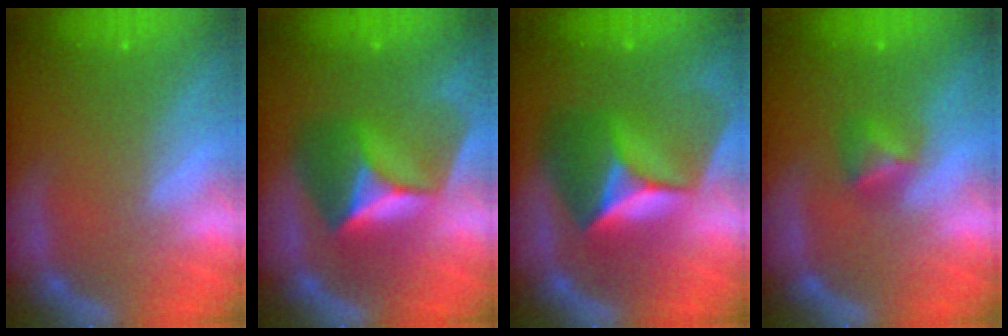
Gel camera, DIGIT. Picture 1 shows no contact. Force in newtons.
{"total": 8.5}
{"total": 10.0}
{"total": 2.4}